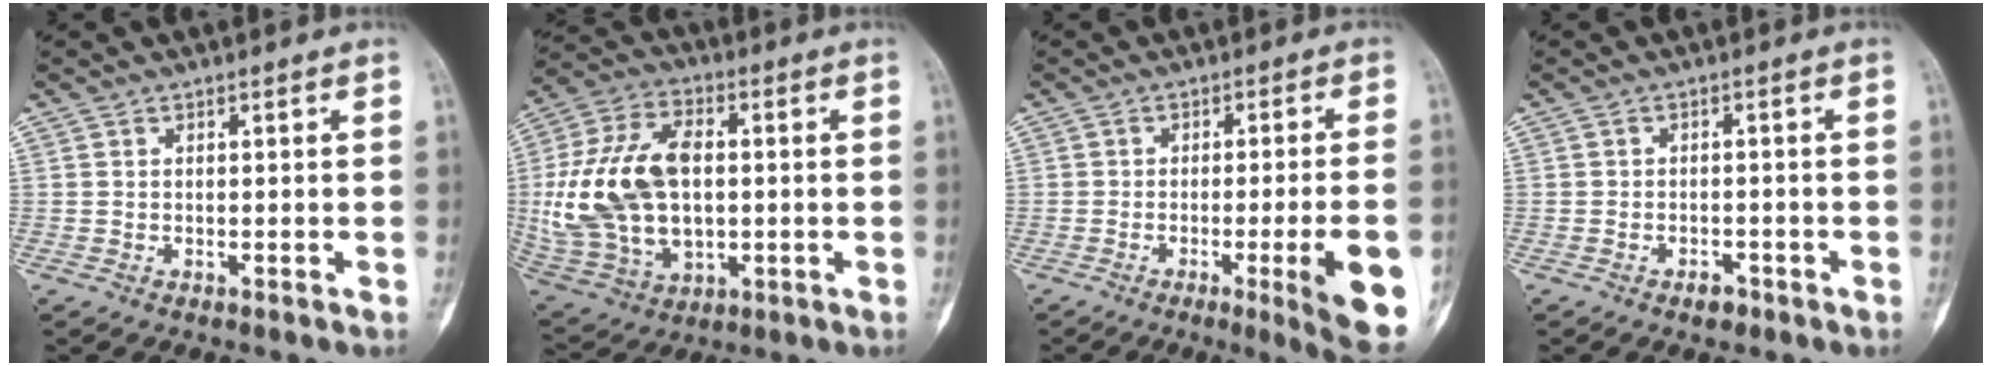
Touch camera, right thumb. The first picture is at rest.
{"total": 21.9, "force": [0.8, 13.4, 17.2], "torque": [-0.342, 0.003, 0.024]}
{"total": 12.0, "force": [-4.0, 1.2, 11.3], "torque": [-0.143, -0.004, -0.051]}
{"total": 2.2, "force": [-1.4, 1.3, 0.9], "torque": [-0.013, 0.007, -0.019]}